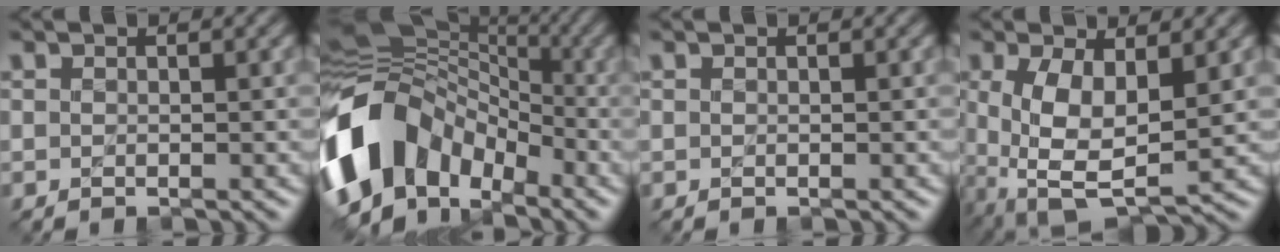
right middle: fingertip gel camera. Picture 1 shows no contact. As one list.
[{"total": 12.3, "force": [-4.0, 9.1, 7.2], "torque": [-0.142, 0.011, -0.095]}, {"total": 0.0}, {"total": 6.5, "force": [0.2, 3.0, 5.7], "torque": [-0.127, -0.006, 0.008]}]